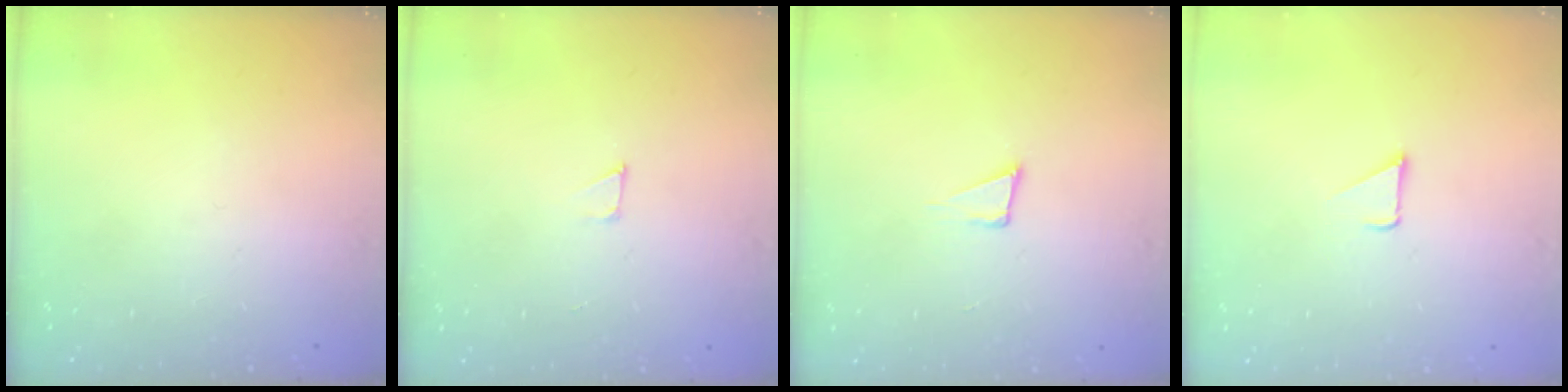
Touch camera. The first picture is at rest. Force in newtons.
{"total": 3.2, "press": 3.2, "slide": 0.2}
{"total": 4.1, "press": 2.6, "slide": 3.2}
{"total": 2.4, "press": 2.4, "slide": 0.2}